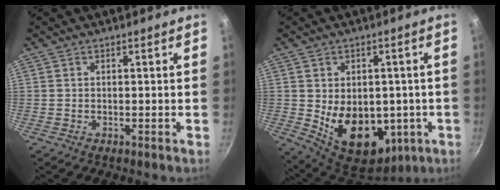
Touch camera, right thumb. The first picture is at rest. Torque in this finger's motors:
{"motor_torque": [-0.55, 0.98, 0.08, 0.09, 0.31]}